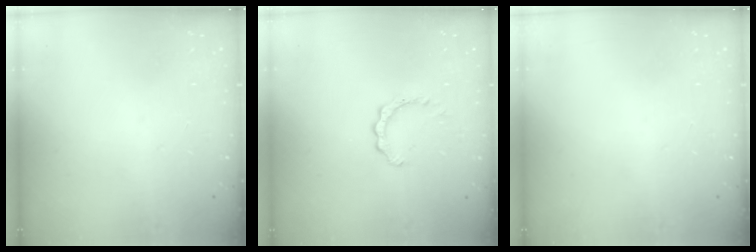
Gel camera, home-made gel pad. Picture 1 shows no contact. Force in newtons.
{"total": 2.2, "press": 2.1, "slide": 0.3}
{"total": 0.0}